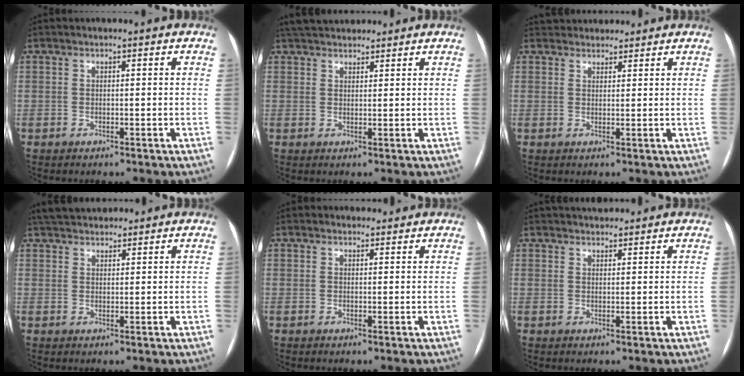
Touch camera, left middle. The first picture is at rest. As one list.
[{"total": 8.4, "force": [7.4, 2.6, 3.0], "torque": [-0.046, 0.038, 0.121]}, {"total": 5.7, "force": [5.2, 2.1, 0.8], "torque": [0.001, 0.031, 0.074]}, {"total": 7.2, "force": [6.4, 2.1, 2.5], "torque": [-0.041, 0.035, 0.108]}, {"total": 1.8, "force": [1.6, 0.8, -0.1], "torque": [0.001, 0.008, 0.019]}, {"total": 5.2, "force": [4.8, 1.4, 1.5], "torque": [-0.016, 0.031, 0.068]}]